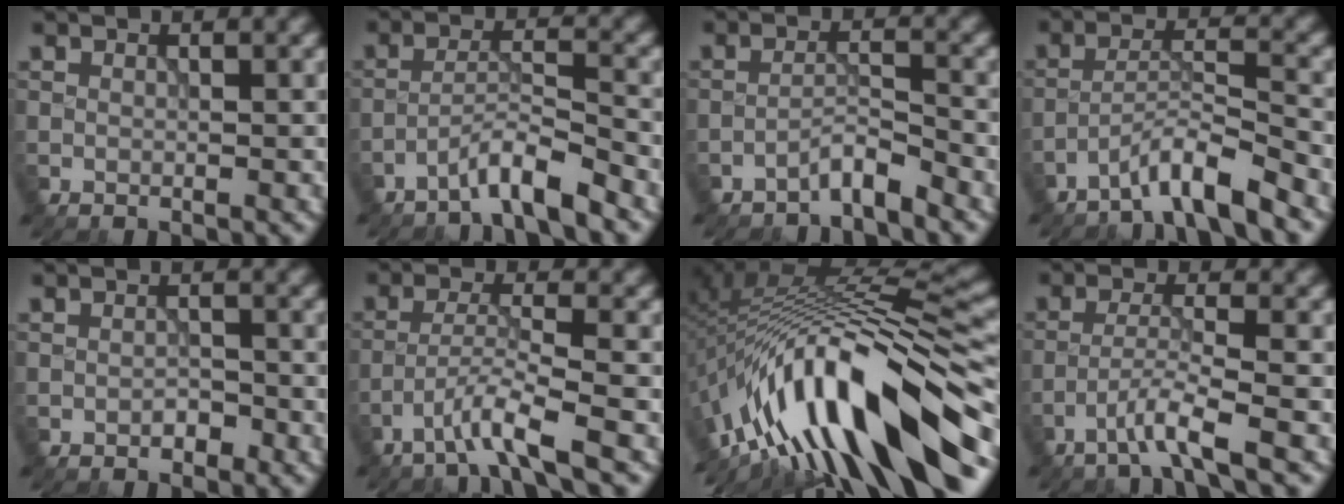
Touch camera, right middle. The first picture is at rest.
{"total": 3.7, "force": [-3.1, 0.1, 2.1], "torque": [-0.034, 0.011, -0.067]}
{"total": 2.5, "force": [-2.3, 0.1, 1.0], "torque": [-0.011, 0.011, -0.047]}
{"total": 4.4, "force": [-3.7, 0.2, 2.4], "torque": [-0.041, 0.011, -0.077]}
{"total": 1.2, "force": [-0.7, 0.6, 0.7], "torque": [-0.010, 0.001, -0.012]}
{"total": 3.8, "force": [-2.6, 0.0, 2.8], "torque": [-0.051, 0.010, -0.061]}
{"total": 15.1, "force": [-7.7, 4.0, 12.4], "torque": [-0.210, 0.029, -0.118]}
{"total": 3.3, "force": [-2.2, 0.0, 2.5], "torque": [-0.044, 0.009, -0.056]}